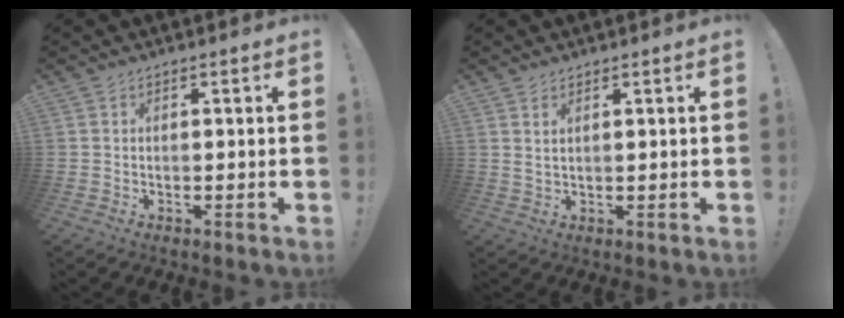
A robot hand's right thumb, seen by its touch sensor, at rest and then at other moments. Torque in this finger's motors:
{"motor_torque": [-0.10, 0.10, -0.05, 0.22, -0.02]}